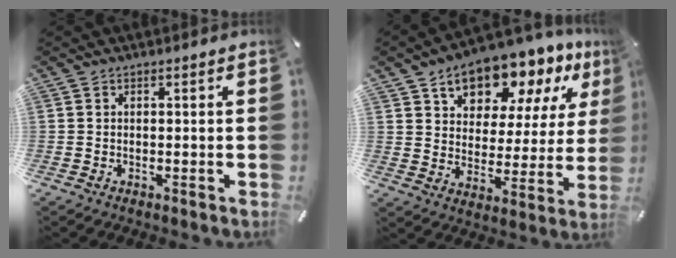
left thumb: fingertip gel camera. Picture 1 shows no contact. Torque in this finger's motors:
{"motor_torque": [2.68, 2.33, 1.64, -1.13, 0.19]}